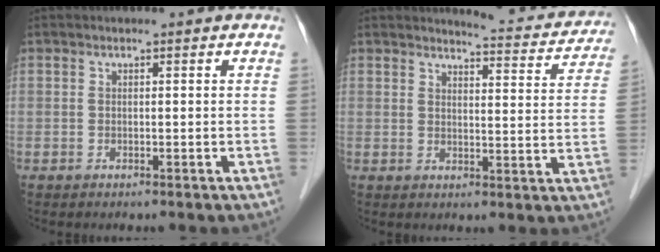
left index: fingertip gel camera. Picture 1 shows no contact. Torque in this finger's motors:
{"motor_torque": [-0.07, -0.70, 0.08, 0.01]}